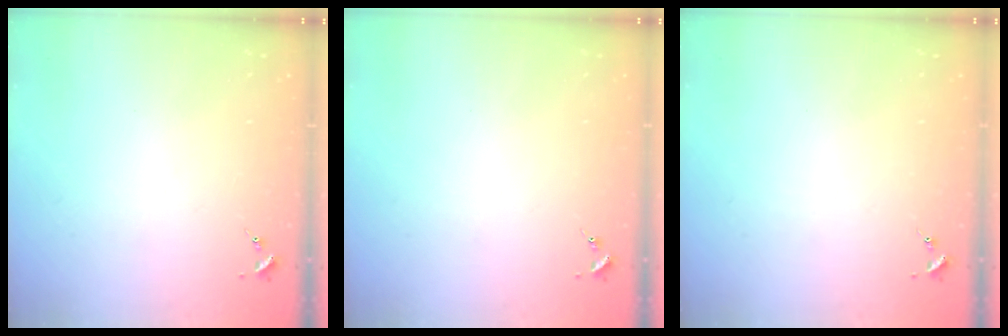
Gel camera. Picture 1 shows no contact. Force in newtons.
{"total": 0.0}
{"total": 0.0}